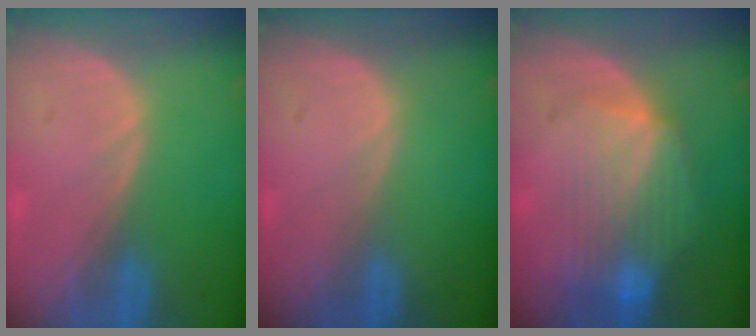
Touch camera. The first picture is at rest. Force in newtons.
{"total": 0.0}
{"total": 8.8, "press": 8.1, "slide": 3.6}